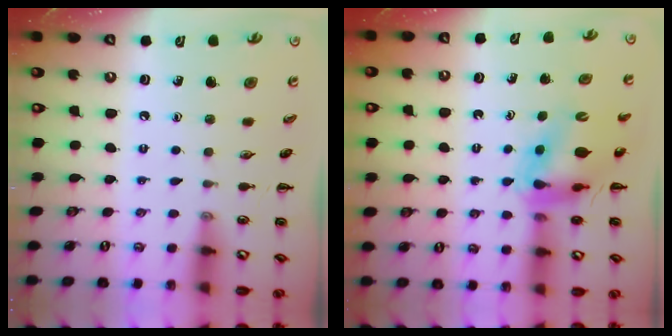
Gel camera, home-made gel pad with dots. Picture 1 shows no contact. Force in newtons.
{"total": 10.5, "press": 9.9, "slide": 3.4}